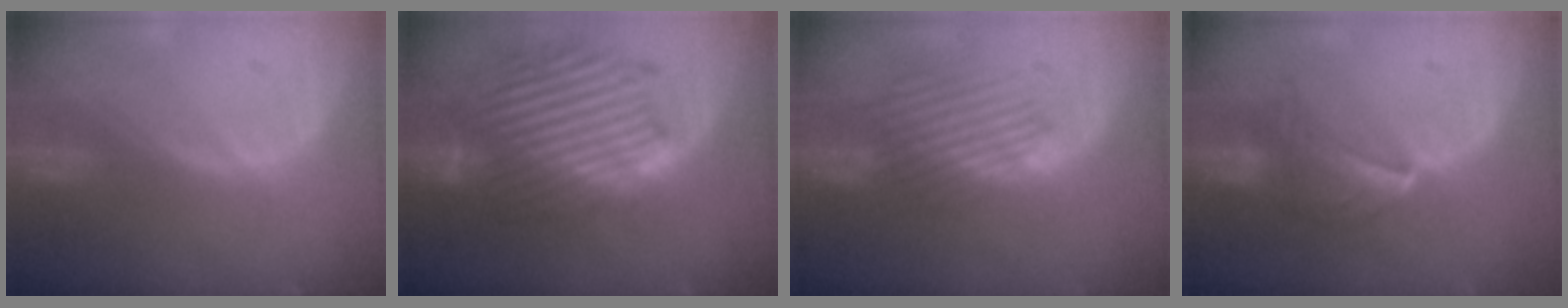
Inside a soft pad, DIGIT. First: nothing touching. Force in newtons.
{"total": 13.1, "press": 13.0, "slide": 1.1}
{"total": 5.4, "press": 5.1, "slide": 1.7}
{"total": 7.0, "press": 6.2, "slide": 3.3}